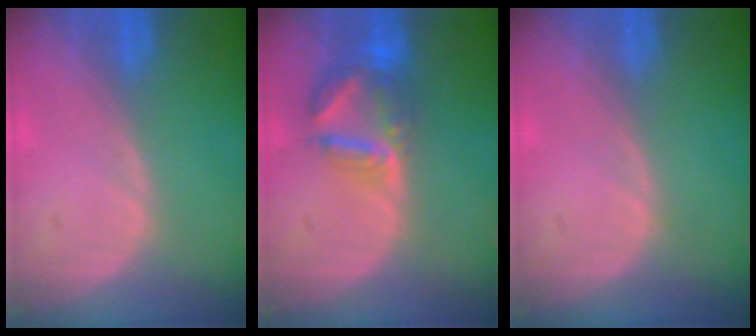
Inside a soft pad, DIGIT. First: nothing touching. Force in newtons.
{"total": 7.2, "press": 6.4, "slide": 3.2}
{"total": 0.0}